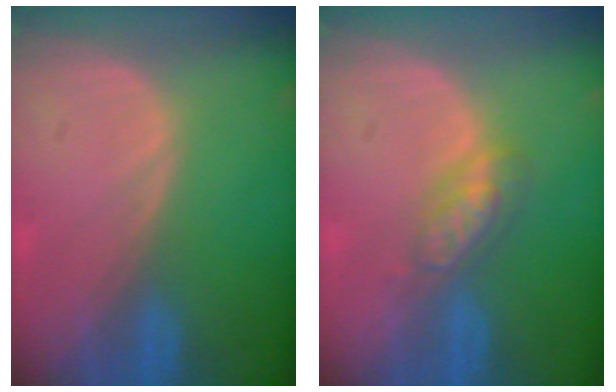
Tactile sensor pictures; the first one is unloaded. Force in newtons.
{"total": 4.8, "press": 4.2, "slide": 2.2}